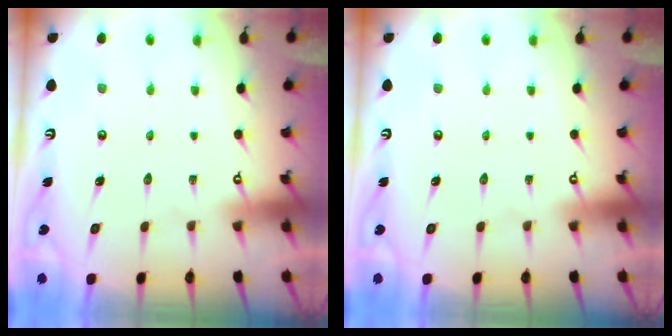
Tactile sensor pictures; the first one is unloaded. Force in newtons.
{"total": 0.0}